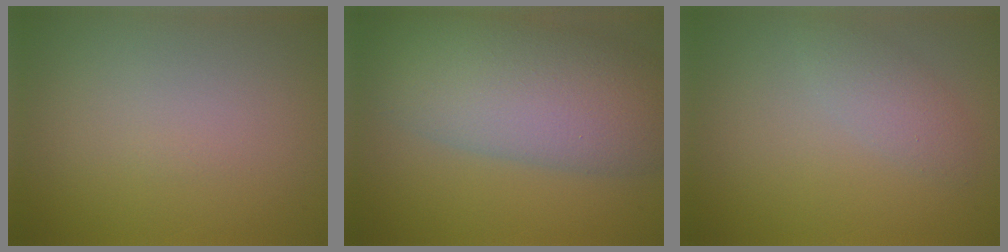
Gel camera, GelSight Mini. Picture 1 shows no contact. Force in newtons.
{"total": 10.2, "press": 10.2, "slide": 0.5}
{"total": 1.9, "press": 1.9, "slide": 0.0}